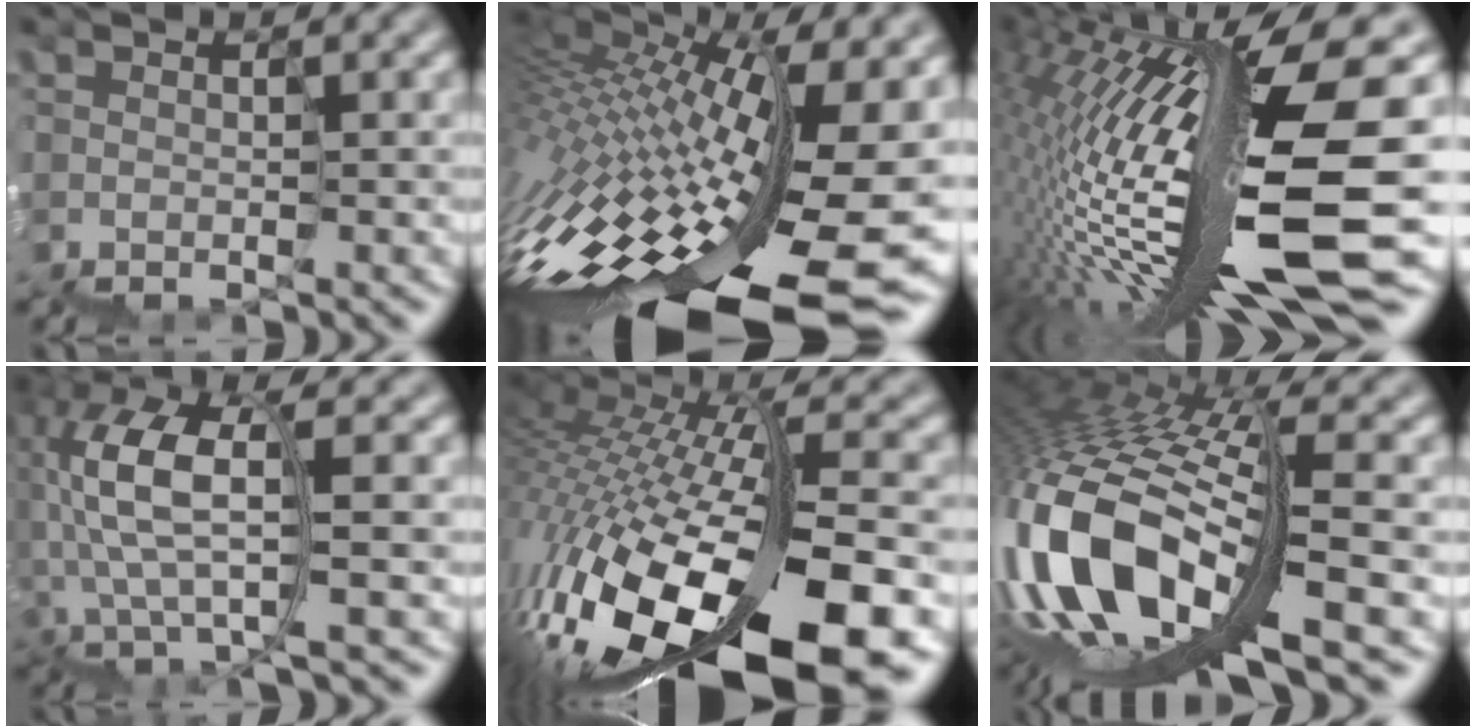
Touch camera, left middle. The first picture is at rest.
{"total": 14.6, "force": [-3.5, 4.7, 13.4], "torque": [-0.249, -0.001, -0.060]}
{"total": 14.1, "force": [-2.4, 1.7, 13.8], "torque": [-0.255, 0.014, -0.039]}
{"total": 6.9, "force": [-0.7, 2.8, 6.3], "torque": [-0.159, 0.021, -0.028]}
{"total": 14.4, "force": [-6.4, 5.6, 11.6], "torque": [-0.229, -0.005, -0.098]}
{"total": 12.7, "force": [-5.1, 5.4, 10.2], "torque": [-0.246, 0.000, -0.093]}